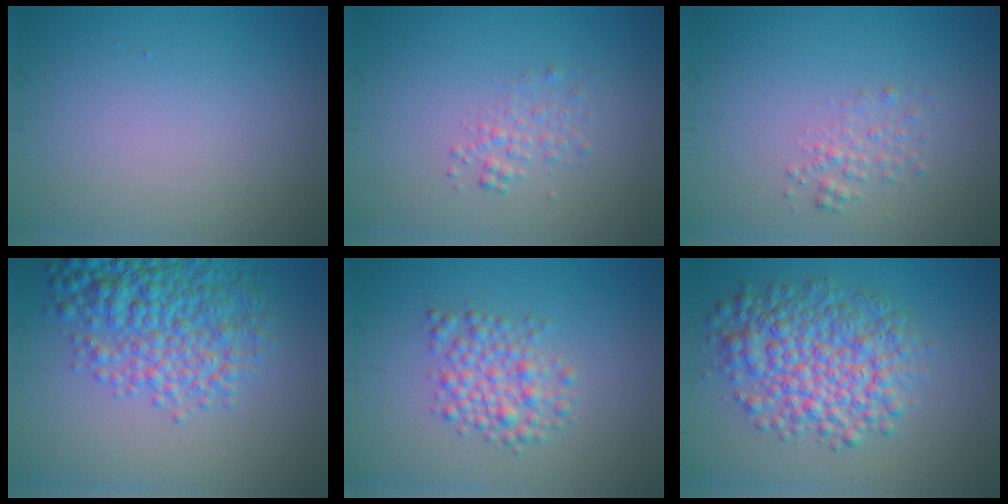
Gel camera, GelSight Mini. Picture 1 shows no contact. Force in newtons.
{"total": 1.4, "press": 1.4, "slide": 0.1}
{"total": 1.5, "press": 1.5, "slide": 0.0}
{"total": 7.0, "press": 7.0, "slide": 0.2}
{"total": 3.2, "press": 3.2, "slide": 0.1}
{"total": 7.2, "press": 7.2, "slide": 0.1}